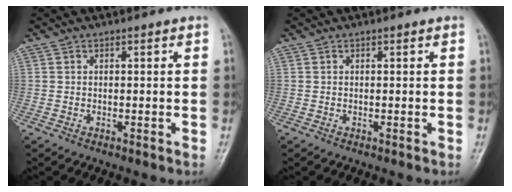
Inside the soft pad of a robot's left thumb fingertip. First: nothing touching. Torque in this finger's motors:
{"motor_torque": [0.00, 0.00, 0.00, 0.00, 0.00]}